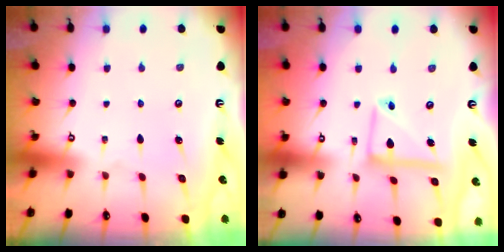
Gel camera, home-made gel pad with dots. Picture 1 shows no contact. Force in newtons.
{"total": 10.1, "press": 10.1, "slide": 1.0}